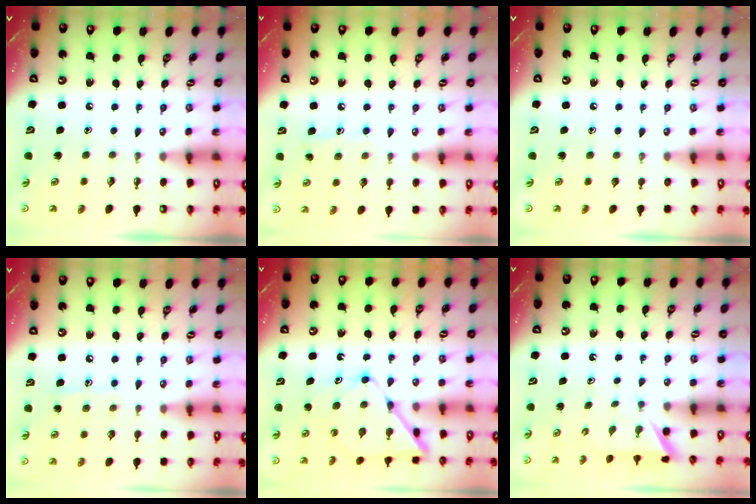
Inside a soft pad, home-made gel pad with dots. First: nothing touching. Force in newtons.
{"total": 6.6, "press": 6.6, "slide": 0.4}
{"total": 0.0}
{"total": 6.7, "press": 6.7, "slide": 0.5}
{"total": 12.3, "press": 12.3, "slide": 1.1}
{"total": 2.4, "press": 2.4, "slide": 0.3}